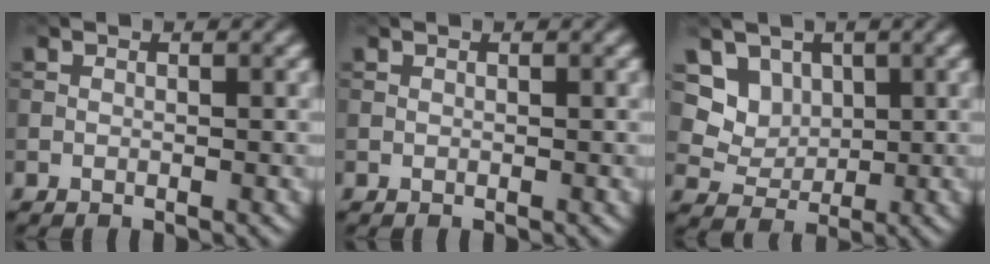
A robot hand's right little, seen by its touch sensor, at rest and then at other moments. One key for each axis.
{"total": 0.0}
{"total": 3.6, "fx": 1.6, "fy": 3.0, "fz": 1.3, "tx": -0.028, "ty": -0.015, "tz": 0.038}